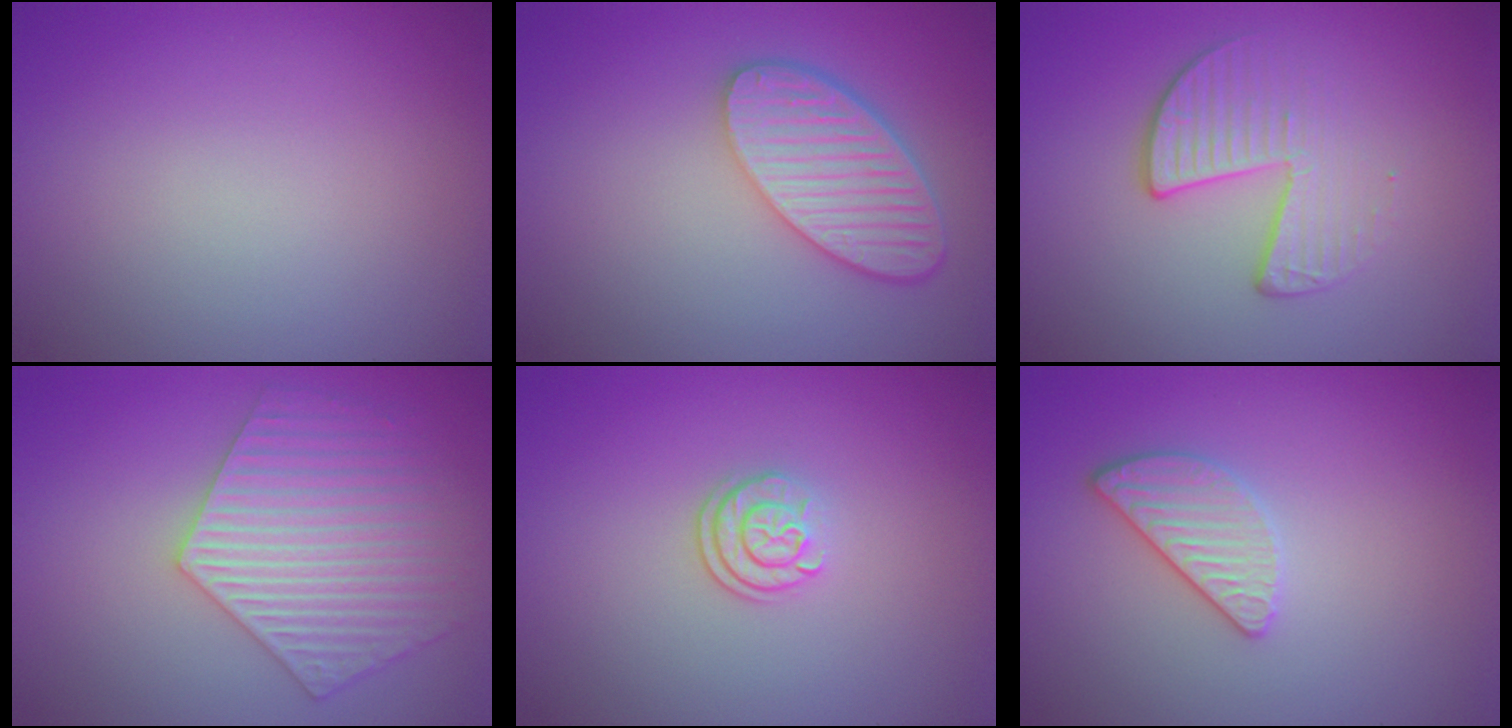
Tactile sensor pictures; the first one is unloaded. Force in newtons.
{"total": 5.6, "press": 4.8, "slide": 2.8}
{"total": 4.1, "press": 2.8, "slide": 2.9}
{"total": 5.6, "press": 5.0, "slide": 2.6}
{"total": 2.2, "press": 1.7, "slide": 1.4}
{"total": 2.5, "press": 2.3, "slide": 0.8}